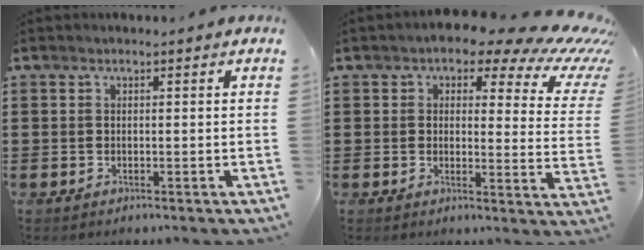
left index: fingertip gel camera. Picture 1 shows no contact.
{"total": 6.1, "force": [4.5, 2.6, 3.2], "torque": [-0.061, -0.022, 0.070]}